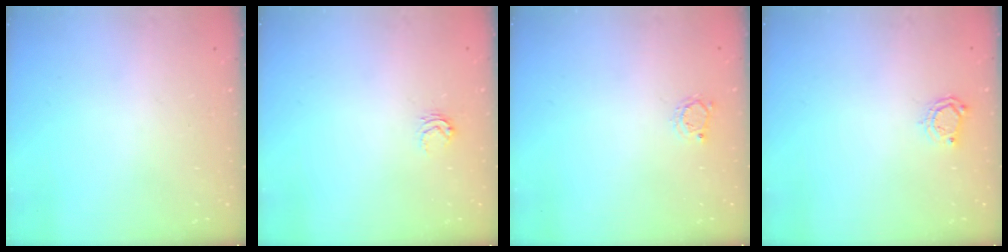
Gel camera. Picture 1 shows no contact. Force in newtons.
{"total": 3.3, "press": 3.3, "slide": 0.4}
{"total": 2.6, "press": 2.6, "slide": 0.4}
{"total": 5.5, "press": 5.4, "slide": 0.6}